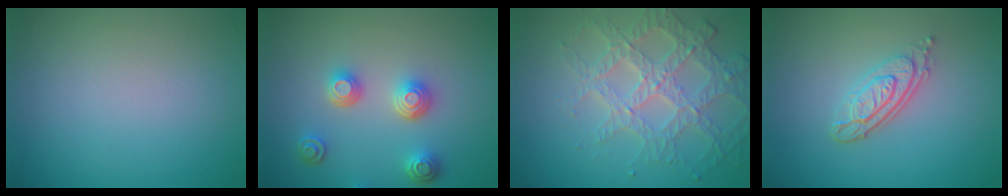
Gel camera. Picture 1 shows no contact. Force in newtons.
{"total": 3.6, "press": 3.0, "slide": 2.0}
{"total": 4.0, "press": 4.0, "slide": 0.3}
{"total": 3.6, "press": 2.8, "slide": 2.2}